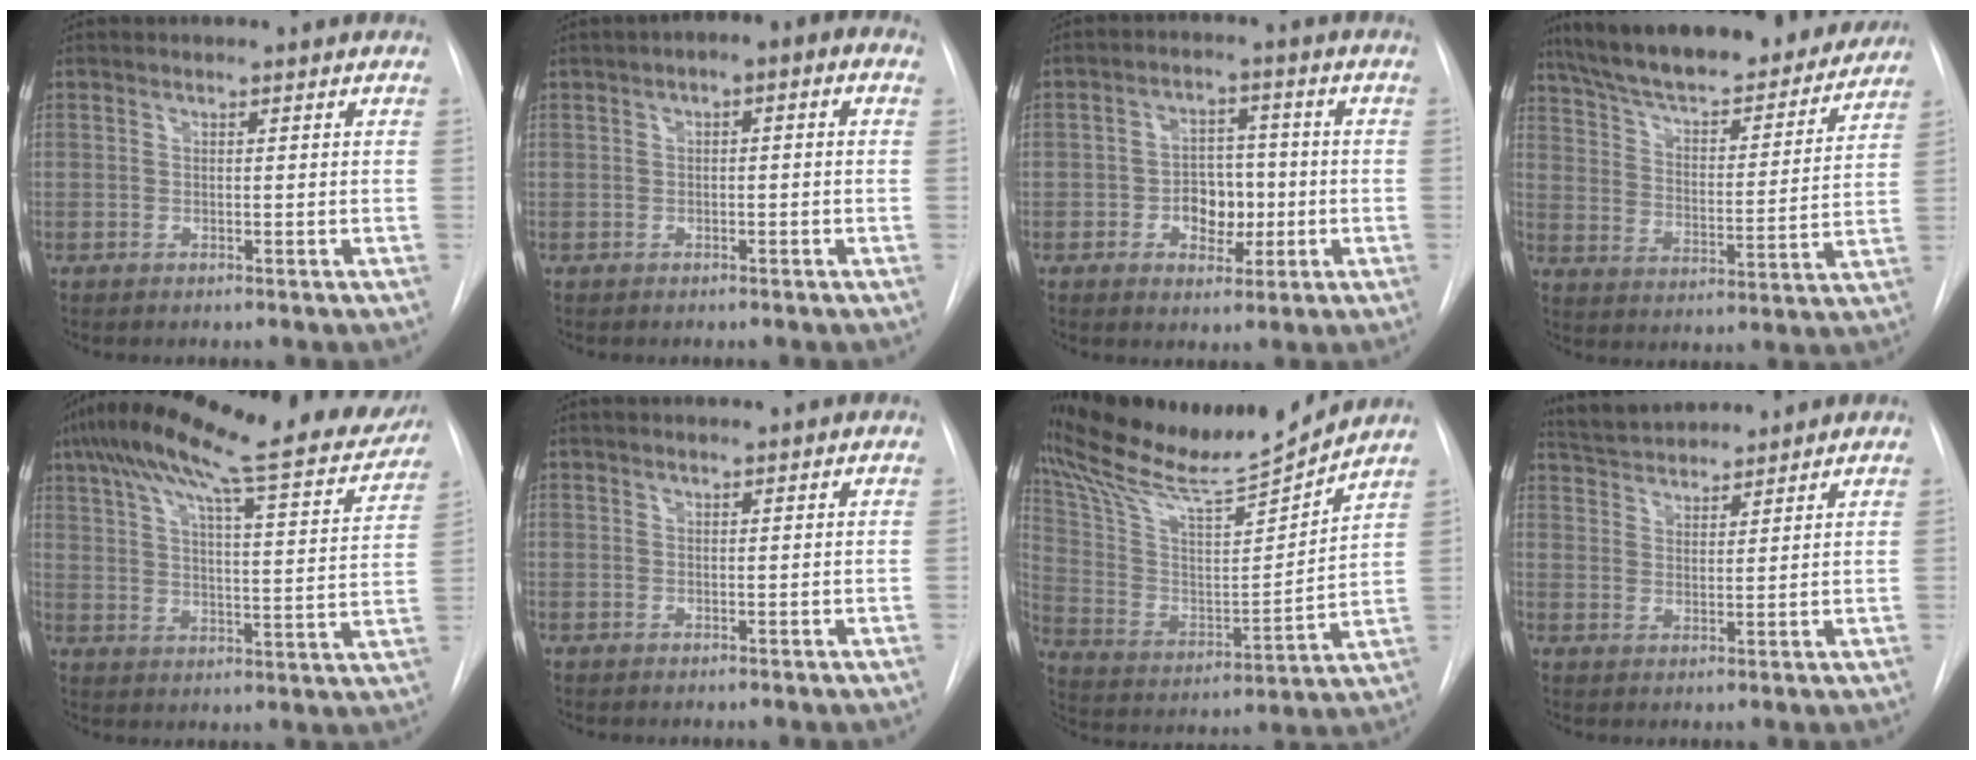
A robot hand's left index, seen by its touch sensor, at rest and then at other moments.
{"total": 5.5, "force": [1.8, 1.9, 4.8], "torque": [-0.075, 0.030, 0.020]}
{"total": 6.0, "force": [-1.3, 4.2, 4.1], "torque": [-0.060, 0.012, -0.019]}
{"total": 25.6, "force": [22.6, 6.1, 10.4], "torque": [-0.175, -0.001, 0.315]}
{"total": 26.7, "force": [21.9, 3.7, 14.7], "torque": [-0.235, 0.007, 0.289]}
{"total": 1.3, "force": [1.2, 0.0, 0.6], "torque": [-0.007, 0.016, 0.020]}
{"total": 18.6, "force": [17.5, 0.4, 6.4], "torque": [-0.136, -0.032, 0.297]}
{"total": 7.8, "force": [7.6, 1.2, 1.5], "torque": [-0.033, 0.026, 0.132]}